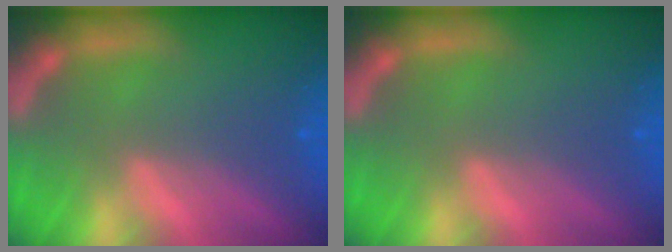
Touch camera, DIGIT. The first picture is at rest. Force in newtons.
{"total": 0.0}